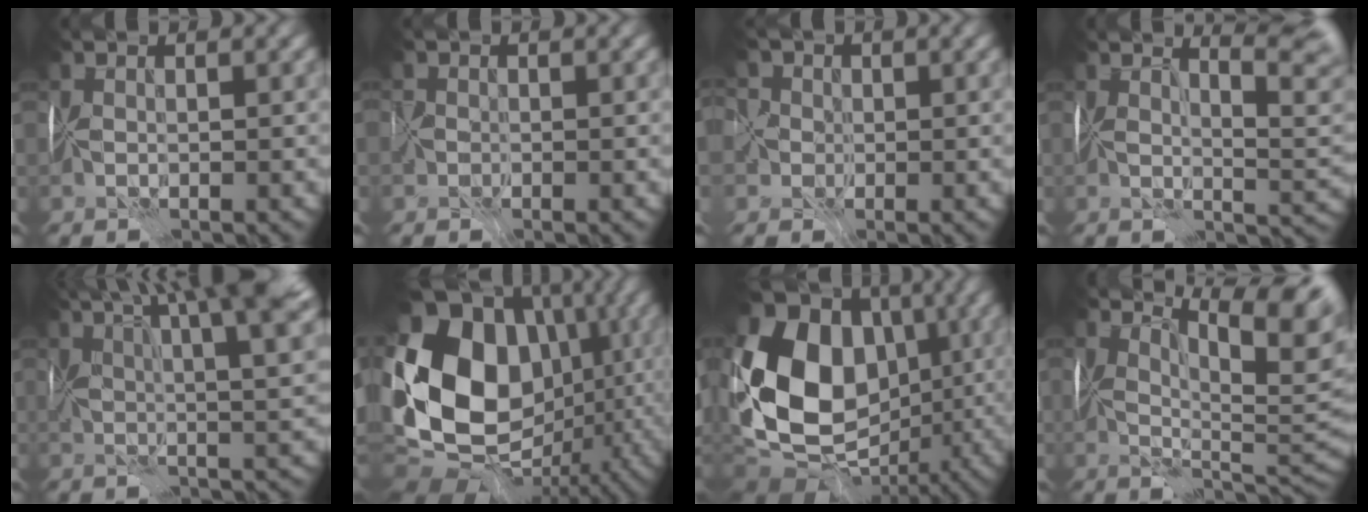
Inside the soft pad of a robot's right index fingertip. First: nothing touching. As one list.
[{"total": 1.0, "force": [-0.8, 0.0, -0.6], "torque": [0.007, -0.010, -0.014]}, {"total": 3.9, "force": [-0.3, 3.6, 1.6], "torque": [-0.029, 0.015, -0.038]}, {"total": 5.7, "force": [3.3, 0.5, 4.6], "torque": [-0.029, 0.012, 0.042]}, {"total": 13.8, "force": [7.2, 3.6, 11.2], "torque": [-0.145, 0.048, 0.086]}, {"total": 15.9, "force": [0.1, 12.3, 10.1], "torque": [-0.187, 0.001, 0.016]}, {"total": 14.5, "force": [-0.5, 11.8, 8.4], "torque": [-0.150, -0.006, -0.002]}, {"total": 8.9, "force": [4.7, 2.8, 7.1], "torque": [-0.079, 0.006, 0.067]}]